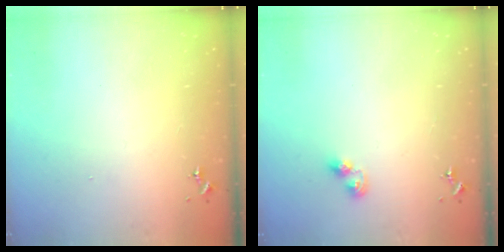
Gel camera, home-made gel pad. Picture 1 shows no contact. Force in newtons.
{"total": 5.5, "press": 5.4, "slide": 0.7}